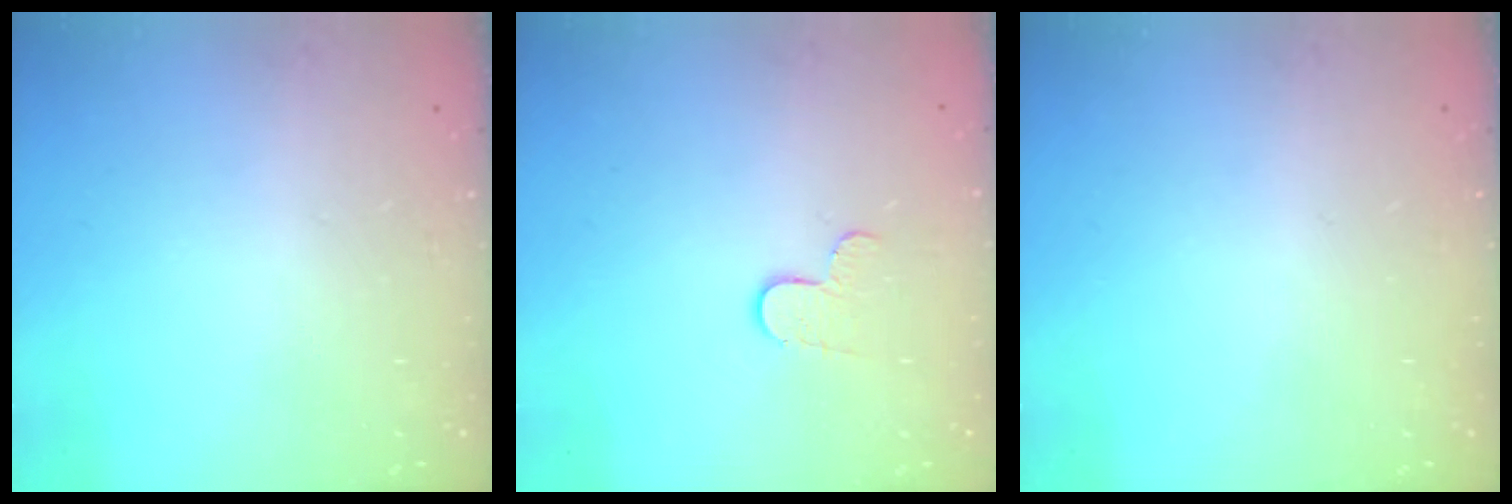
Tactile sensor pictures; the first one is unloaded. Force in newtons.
{"total": 5.7, "press": 5.7, "slide": 0.5}
{"total": 0.0}